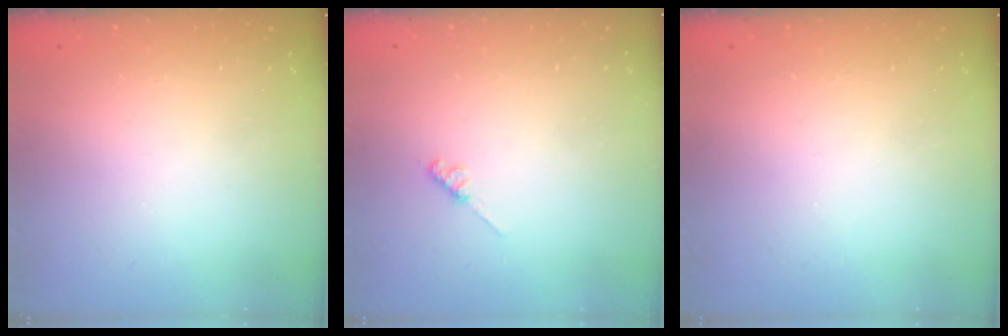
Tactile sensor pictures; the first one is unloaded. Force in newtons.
{"total": 2.6, "press": 2.5, "slide": 0.4}
{"total": 0.0}